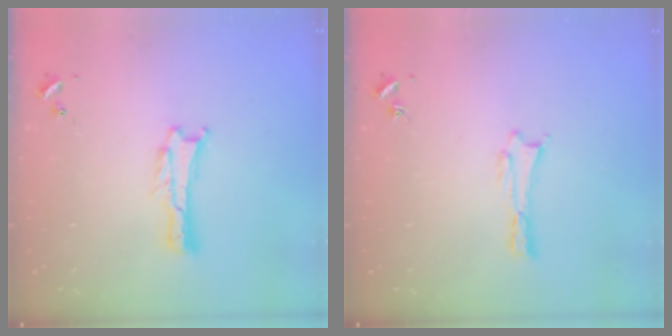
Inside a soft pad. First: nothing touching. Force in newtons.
{"total": 0.0}